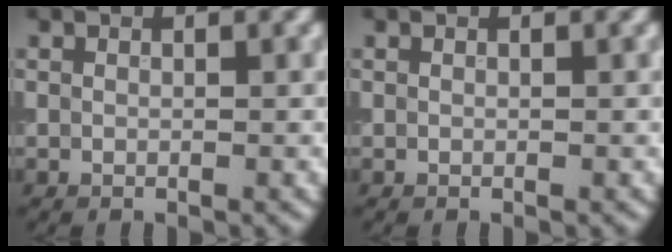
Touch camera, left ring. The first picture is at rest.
{"total": 0.0}